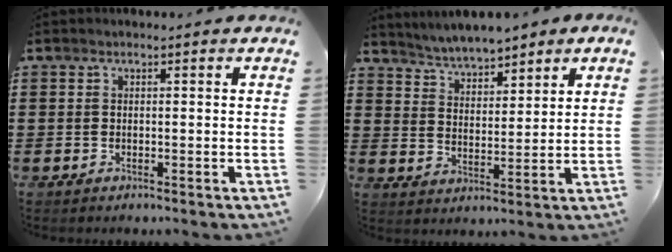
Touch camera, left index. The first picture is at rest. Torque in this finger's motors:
{"motor_torque": [1.12, -1.02, 0.55, 0.12]}